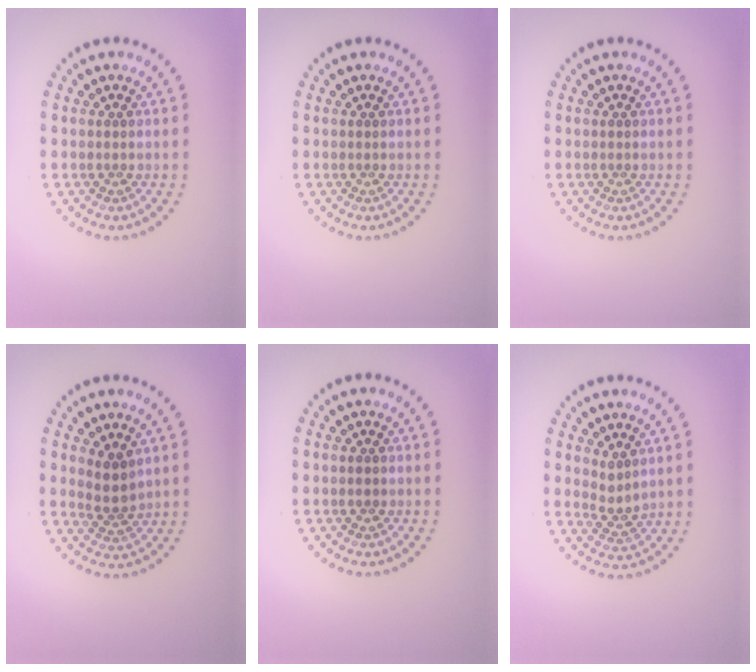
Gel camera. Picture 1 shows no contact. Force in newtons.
{"total": 0.0}
{"total": 0.0}
{"total": 2.3, "press": 1.8, "slide": 1.3}
{"total": 0.7, "press": 0.7, "slide": 0.2}
{"total": 1.8, "press": 1.4, "slide": 1.2}